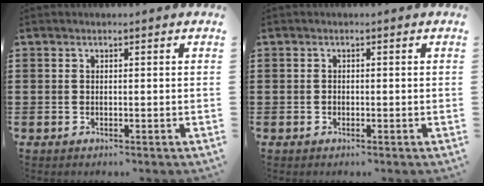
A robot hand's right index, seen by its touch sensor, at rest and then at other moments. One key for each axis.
{"total": 0.5, "fx": -0.3, "fy": 0.4, "fz": 0.3, "tx": -0.007, "ty": 0.002, "tz": -0.006}